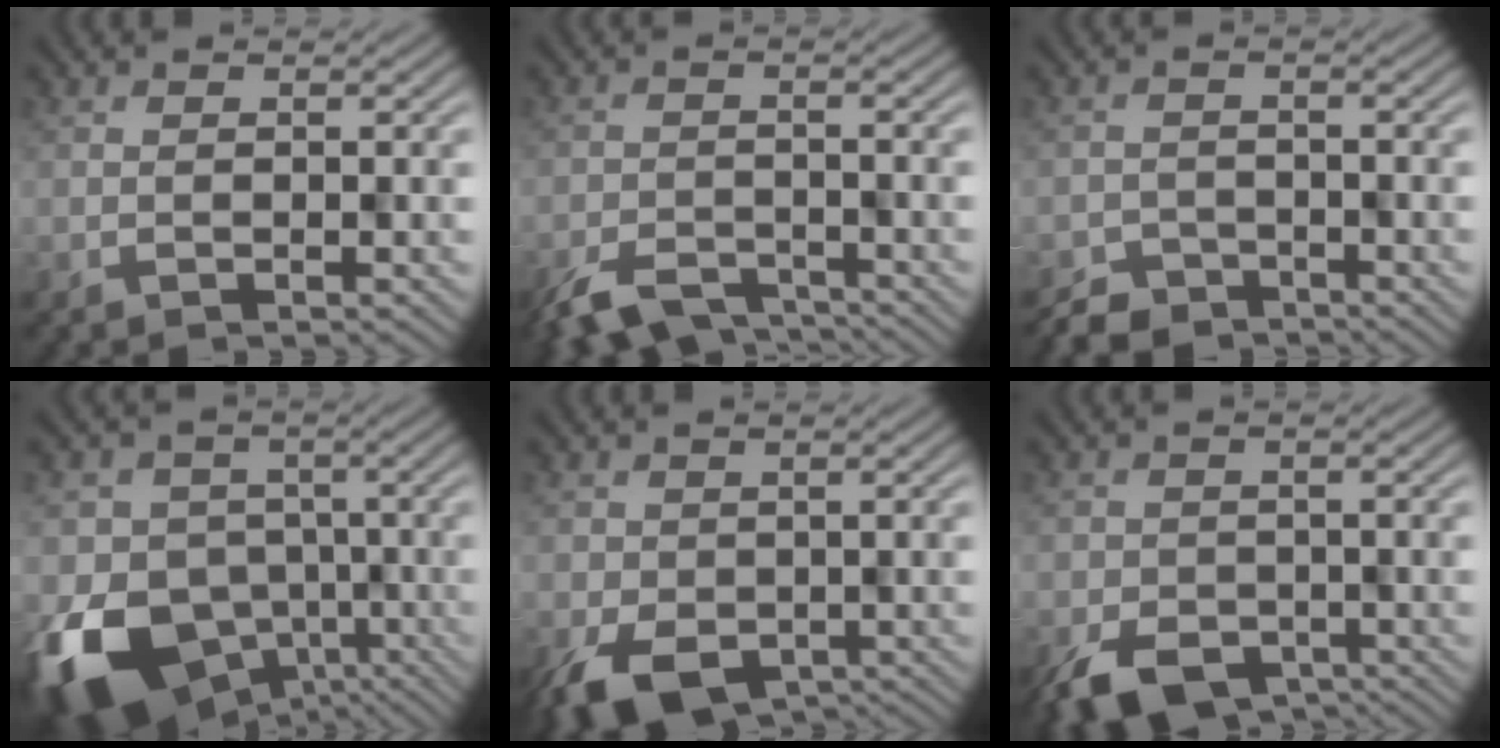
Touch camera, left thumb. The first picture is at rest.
{"total": 5.8, "force": [-5.0, 1.9, 2.2], "torque": [-0.042, -0.015, -0.086]}
{"total": 3.7, "force": [-3.5, 1.3, 0.1], "torque": [0.002, -0.012, -0.058]}
{"total": 13.9, "force": [-6.6, 10.6, 6.3], "torque": [-0.142, -0.042, -0.089]}
{"total": 7.9, "force": [-3.9, 4.7, 4.9], "torque": [-0.097, -0.035, -0.048]}
{"total": 6.7, "force": [-4.2, 4.0, 3.3], "torque": [-0.066, -0.028, -0.060]}